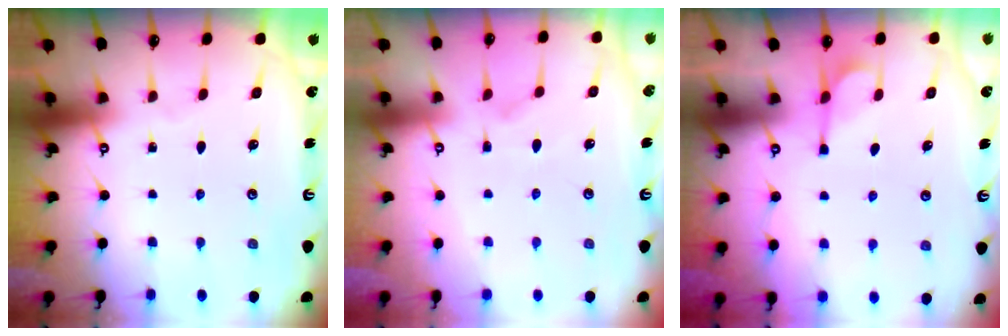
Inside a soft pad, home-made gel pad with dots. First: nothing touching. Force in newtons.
{"total": 5.0, "press": 4.8, "slide": 1.4}
{"total": 2.1, "press": 1.9, "slide": 0.9}